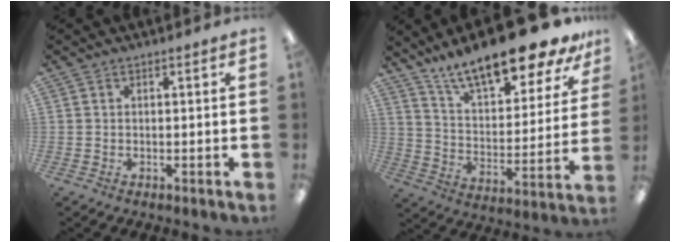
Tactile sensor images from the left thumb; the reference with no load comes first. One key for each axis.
{"total": 19.4, "fx": 16.0, "fy": 5.2, "fz": 9.7, "tx": -0.165, "ty": -0.111, "tz": 0.276}